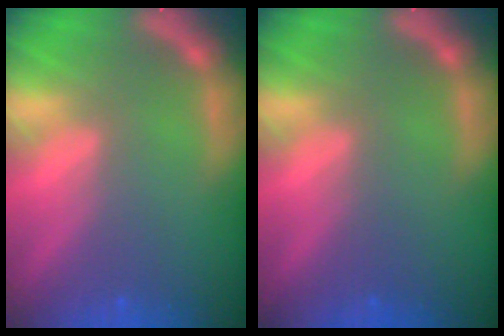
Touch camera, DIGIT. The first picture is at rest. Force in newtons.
{"total": 0.0}